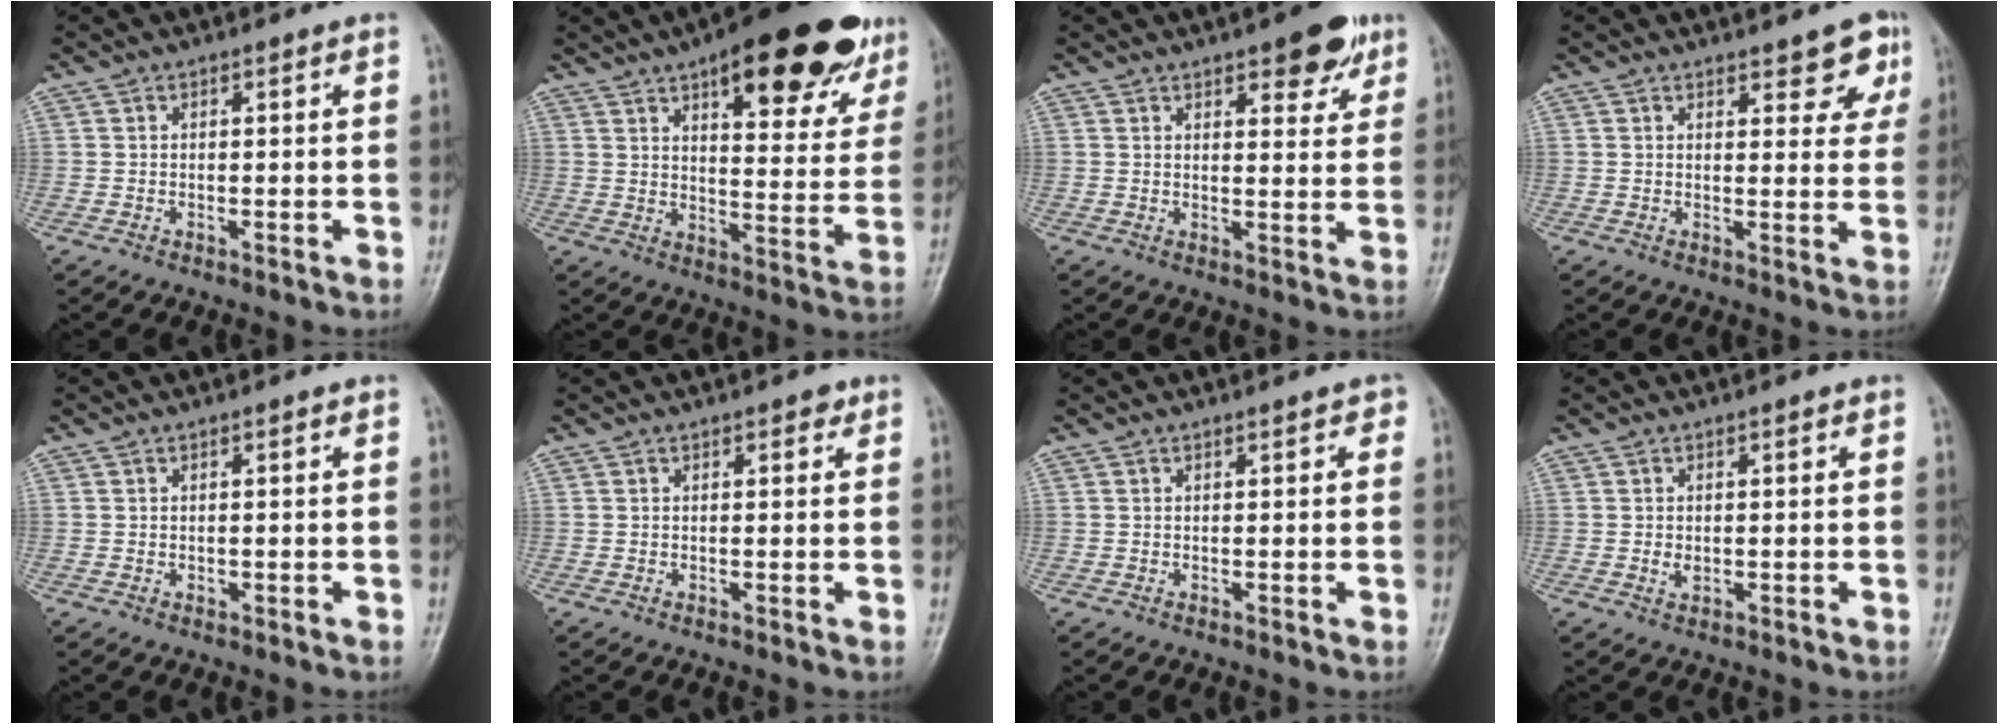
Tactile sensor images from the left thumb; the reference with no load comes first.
{"total": 23.8, "force": [14.3, 8.5, 17.0], "torque": [-0.189, -0.036, 0.195]}
{"total": 7.5, "force": [4.6, 3.0, 5.1], "torque": [-0.041, -0.021, 0.055]}
{"total": 5.9, "force": [3.7, 2.6, 3.7], "torque": [-0.010, -0.018, 0.042]}
{"total": 0.6, "force": [0.2, 0.4, 0.4], "torque": [-0.002, -0.001, 0.004]}
{"total": 1.5, "force": [0.9, 0.8, 1.0], "torque": [-0.005, -0.002, 0.007]}
{"total": 1.3, "force": [0.7, 0.6, 1.0], "torque": [-0.007, 0.001, 0.005]}
{"total": 1.6, "force": [0.1, 1.1, 1.1], "torque": [-0.015, -0.002, 0.004]}